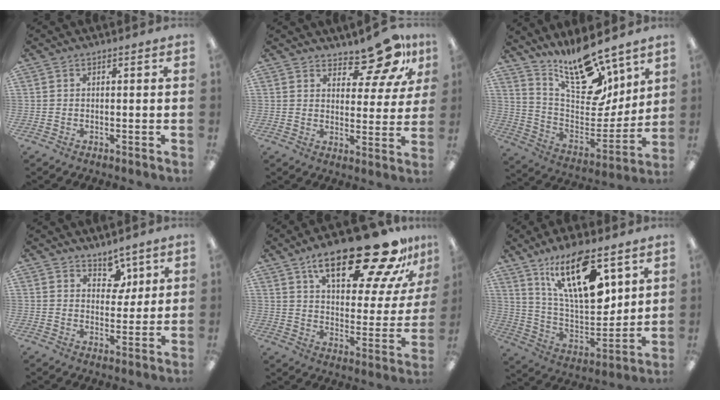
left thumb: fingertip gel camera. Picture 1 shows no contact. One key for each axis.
{"total": 12.1, "fx": 9.5, "fy": 5.0, "fz": 5.7, "tx": -0.071, "ty": -0.065, "tz": 0.169}
{"total": 19.9, "fx": 15.6, "fy": 7.3, "fz": 10.0, "tx": -0.169, "ty": -0.117, "tz": 0.275}
{"total": 5.7, "fx": 4.2, "fy": 3.6, "fz": 1.4, "tx": -0.004, "ty": -0.024, "tz": 0.073}
{"total": 25.6, "fx": 18.1, "fy": 7.9, "fz": 16.3, "tx": -0.238, "ty": -0.114, "tz": 0.291}
{"total": 21.9, "fx": 12.2, "fy": 8.4, "fz": 16.1, "tx": -0.281, "ty": -0.062, "tz": 0.200}